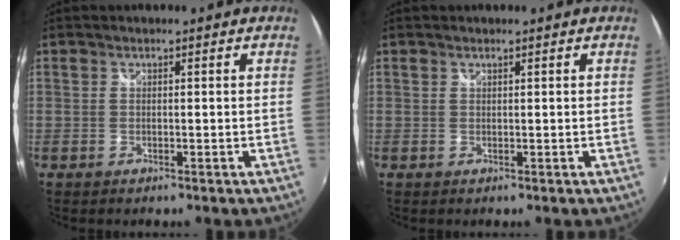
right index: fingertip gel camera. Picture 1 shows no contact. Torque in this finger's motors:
{"motor_torque": [-0.21, -0.02, -0.03, 0.00]}